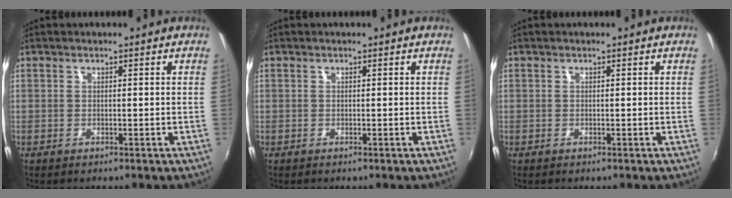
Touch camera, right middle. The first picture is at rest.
{"total": 0.0}
{"total": 0.0}